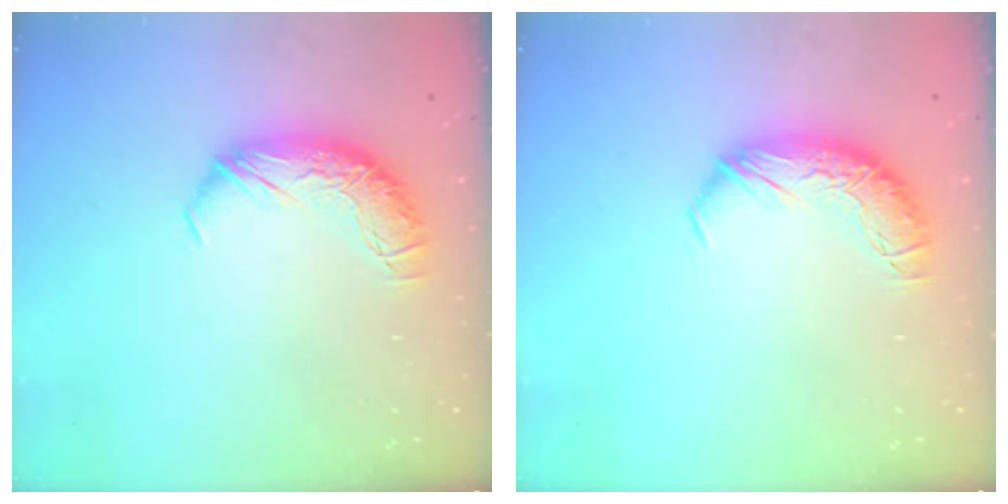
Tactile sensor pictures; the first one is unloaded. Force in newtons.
{"total": 0.0}